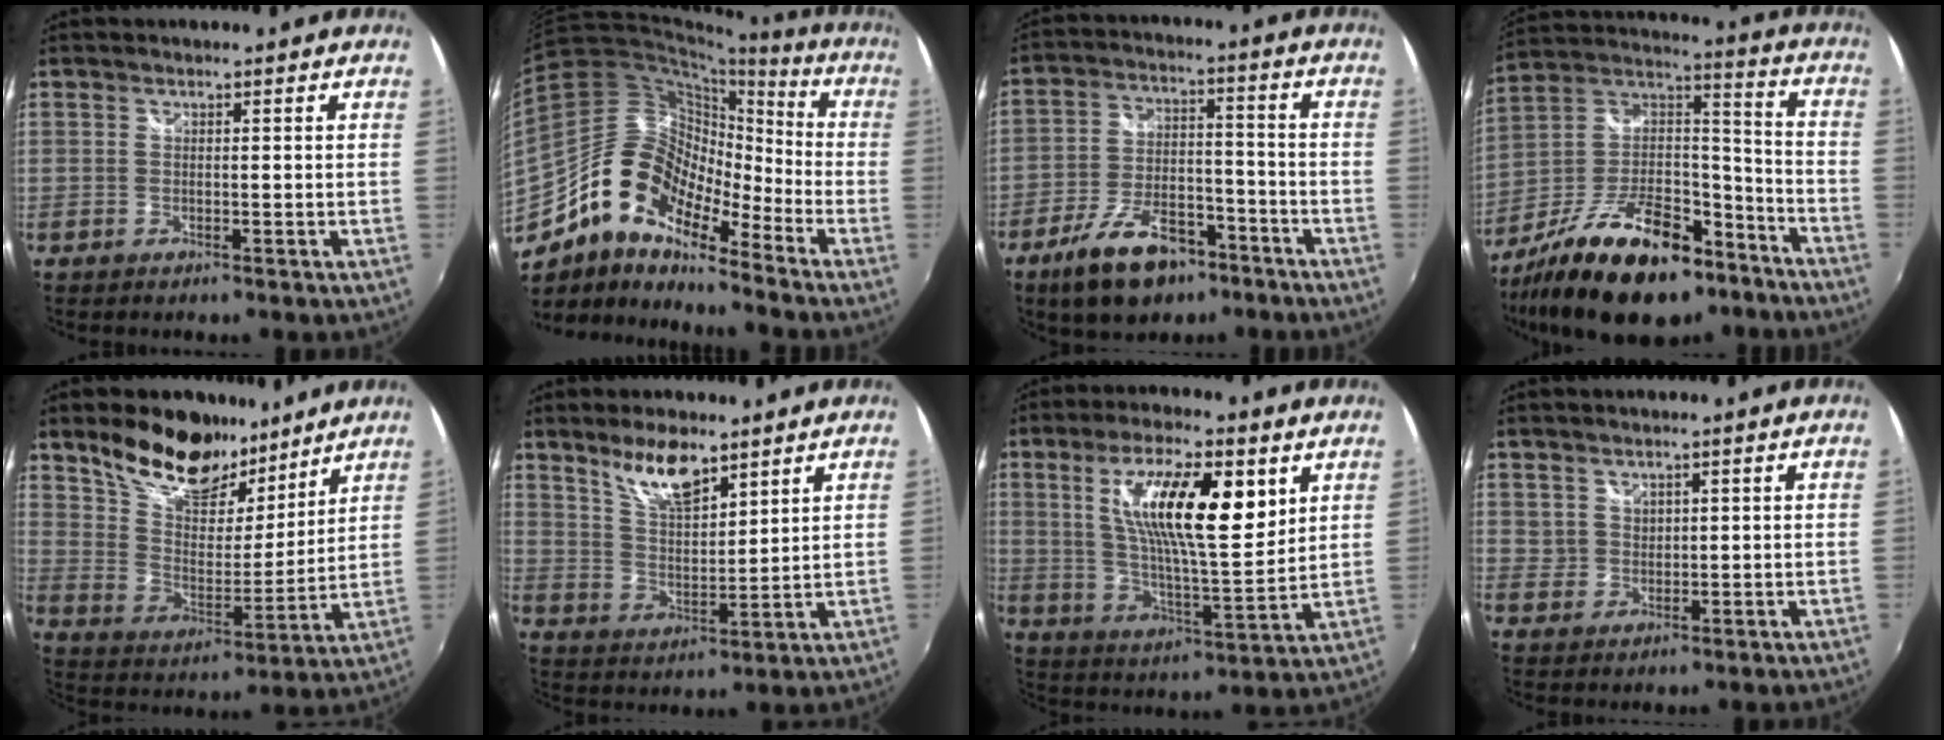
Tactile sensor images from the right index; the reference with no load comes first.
{"total": 16.5, "force": [-10.3, 8.0, 10.1], "torque": [-0.180, 0.006, -0.213]}
{"total": 14.0, "force": [-9.1, 6.9, 8.1], "torque": [-0.170, 0.003, -0.147]}
{"total": 27.1, "force": [-17.0, 12.6, 17.0], "torque": [-0.316, 0.007, -0.268]}
{"total": 17.8, "force": [12.9, 8.4, 8.8], "torque": [-0.175, 0.024, 0.234]}
{"total": 9.4, "force": [6.8, 3.0, 5.8], "torque": [-0.100, 0.002, 0.132]}
{"total": 17.5, "force": [6.5, 4.7, 15.5], "torque": [-0.271, 0.002, 0.115]}
{"total": 2.8, "force": [2.0, 2.0, 0.3], "torque": [0.004, 0.005, 0.040]}